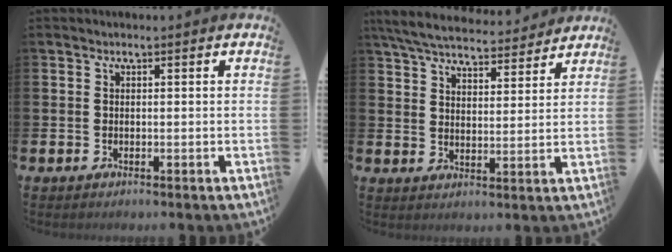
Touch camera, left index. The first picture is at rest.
{"total": 6.6, "force": [6.3, 1.2, 1.5], "torque": [-0.046, -0.042, 0.110]}